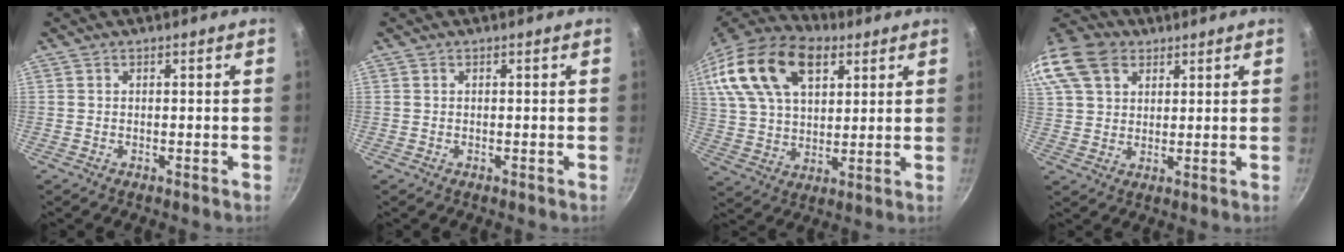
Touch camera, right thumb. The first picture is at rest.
{"total": 0.0}
{"total": 22.6, "force": [9.9, 13.2, 15.4], "torque": [-0.270, -0.006, 0.173]}
{"total": 20.7, "force": [9.9, 14.8, 10.5], "torque": [-0.254, 0.040, 0.183]}